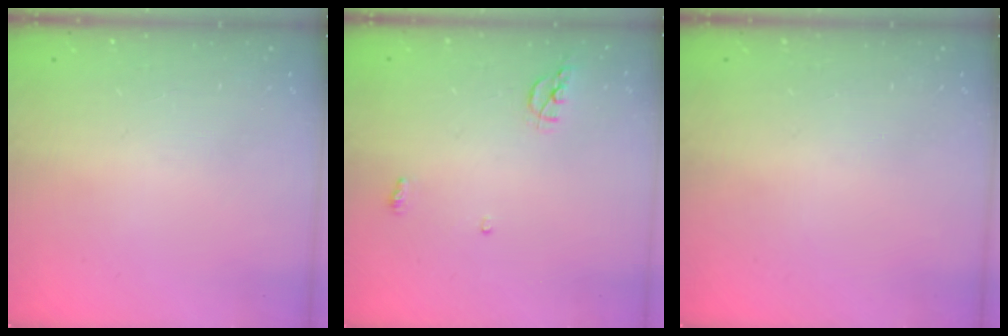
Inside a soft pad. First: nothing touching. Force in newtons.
{"total": 7.2, "press": 5.3, "slide": 4.9}
{"total": 0.0}